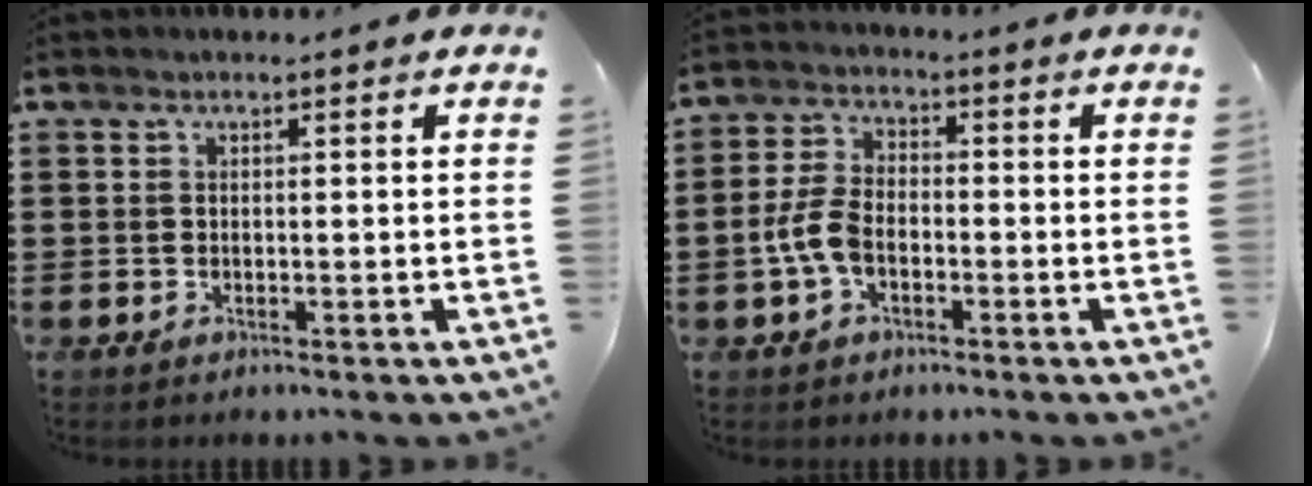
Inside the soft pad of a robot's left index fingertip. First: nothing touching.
{"total": 5.8, "force": [-1.7, 3.2, 4.5], "torque": [-0.120, -0.002, -0.041]}